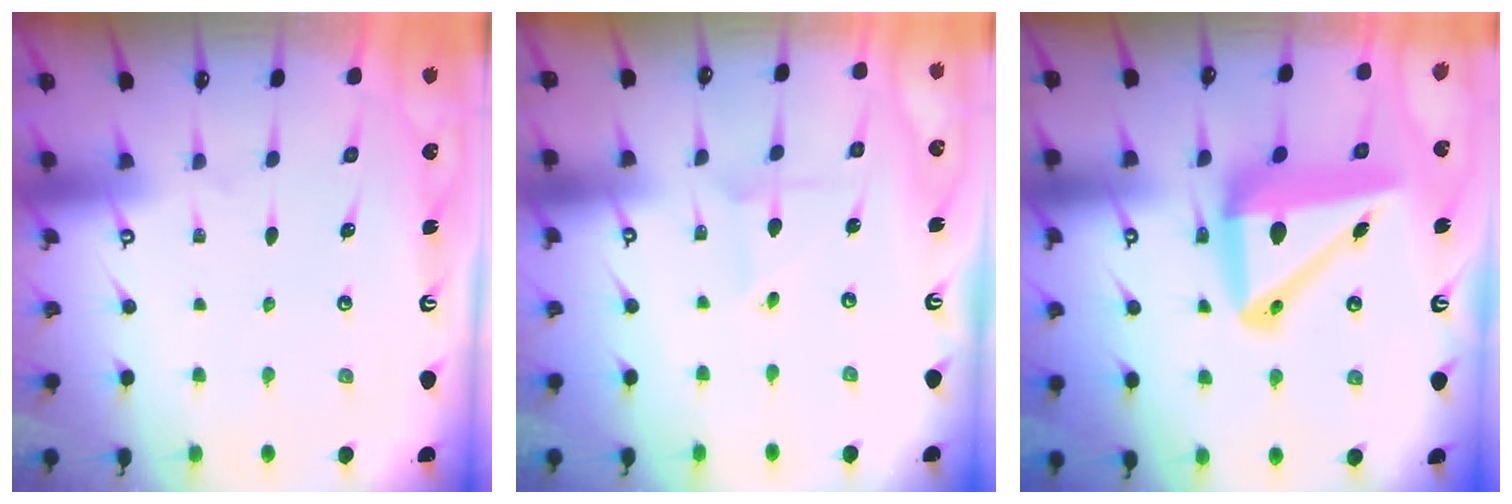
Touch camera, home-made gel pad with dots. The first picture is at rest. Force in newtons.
{"total": 2.2, "press": 2.2, "slide": 0.2}
{"total": 15.2, "press": 14.9, "slide": 3.1}